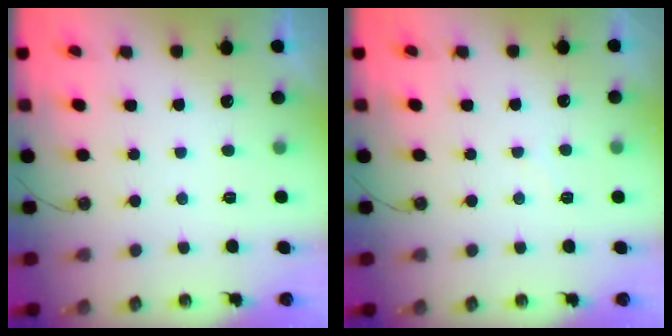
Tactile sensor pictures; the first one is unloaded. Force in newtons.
{"total": 4.1, "press": 4.1, "slide": 0.5}